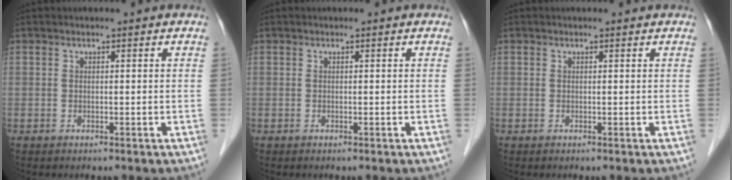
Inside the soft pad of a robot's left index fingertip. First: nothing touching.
{"total": 0.0}
{"total": 0.8, "force": [0.8, 0.1, 0.3], "torque": [-0.008, 0.005, 0.010]}